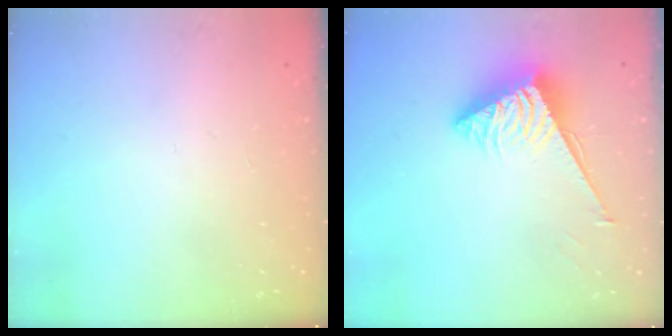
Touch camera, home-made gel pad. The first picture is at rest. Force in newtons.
{"total": 4.1, "press": 4.1, "slide": 0.1}